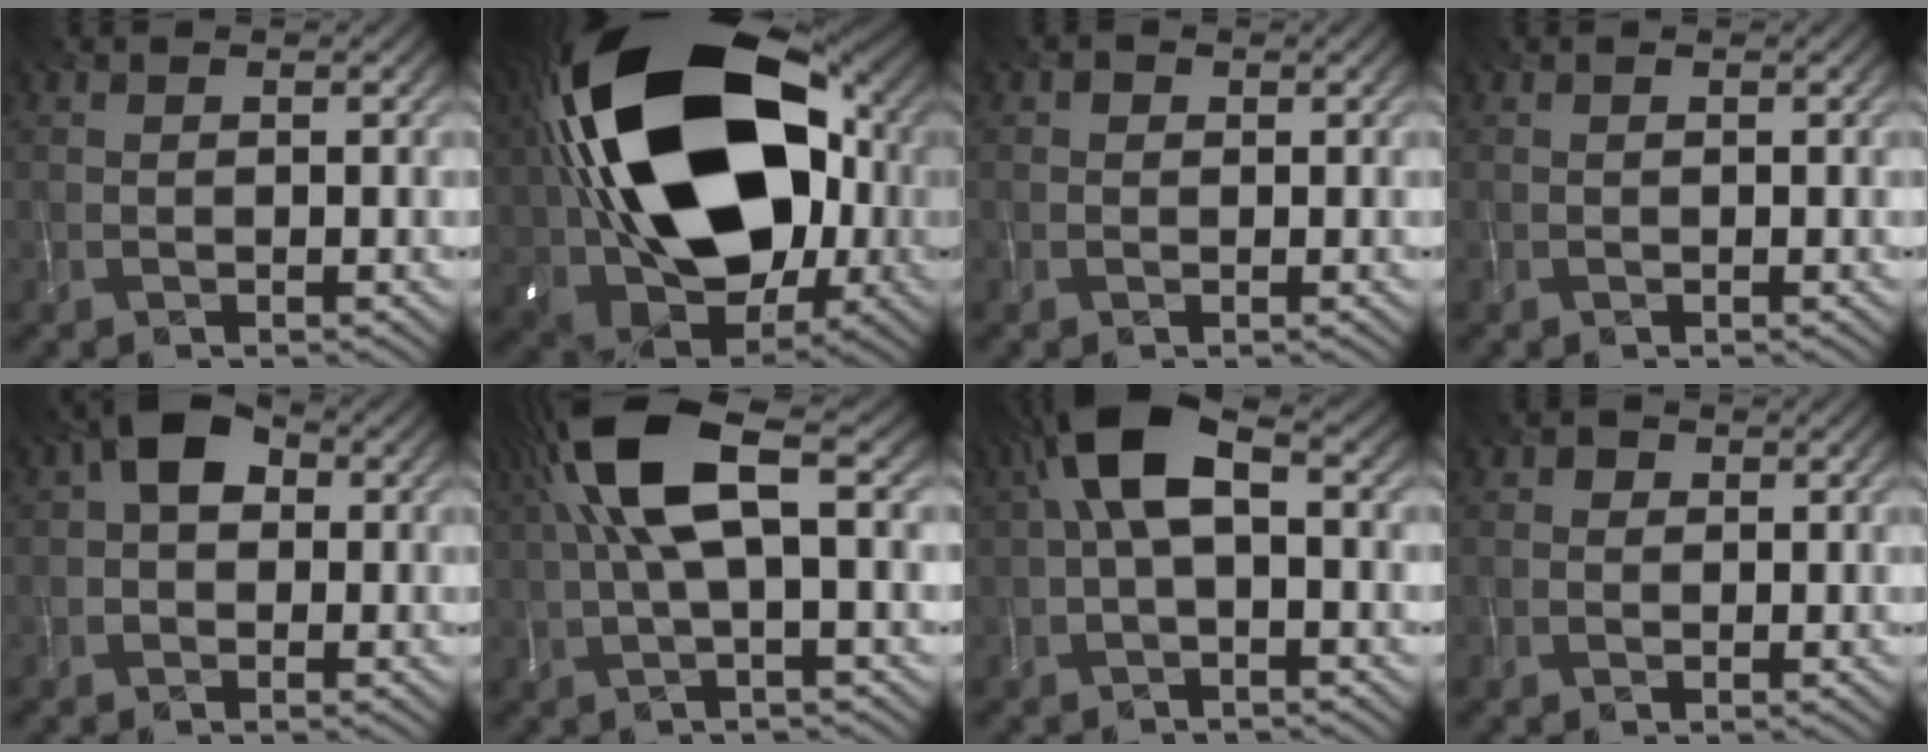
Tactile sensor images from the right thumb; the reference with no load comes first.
{"total": 23.2, "force": [3.1, 14.9, 17.5], "torque": [-0.347, 0.014, 0.048]}
{"total": 0.7, "force": [0.1, 0.7, 0.2], "torque": [-0.003, 0.000, -0.001]}
{"total": 0.0}
{"total": 4.6, "force": [0.8, 3.1, 3.2], "torque": [-0.054, 0.013, 0.001]}
{"total": 10.5, "force": [2.7, 2.8, 9.8], "torque": [-0.210, 0.027, 0.050]}
{"total": 7.2, "force": [1.2, 2.8, 6.5], "torque": [-0.135, 0.024, 0.013]}
{"total": 1.1, "force": [0.3, 1.0, 0.3], "torque": [-0.005, 0.001, 0.002]}